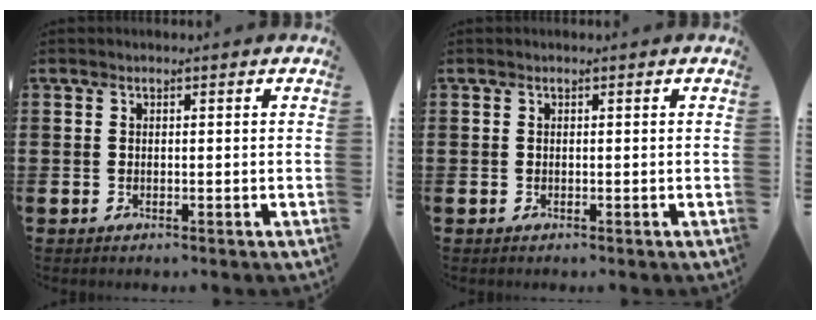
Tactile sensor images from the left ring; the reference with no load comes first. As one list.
[{"total": 0.0}]